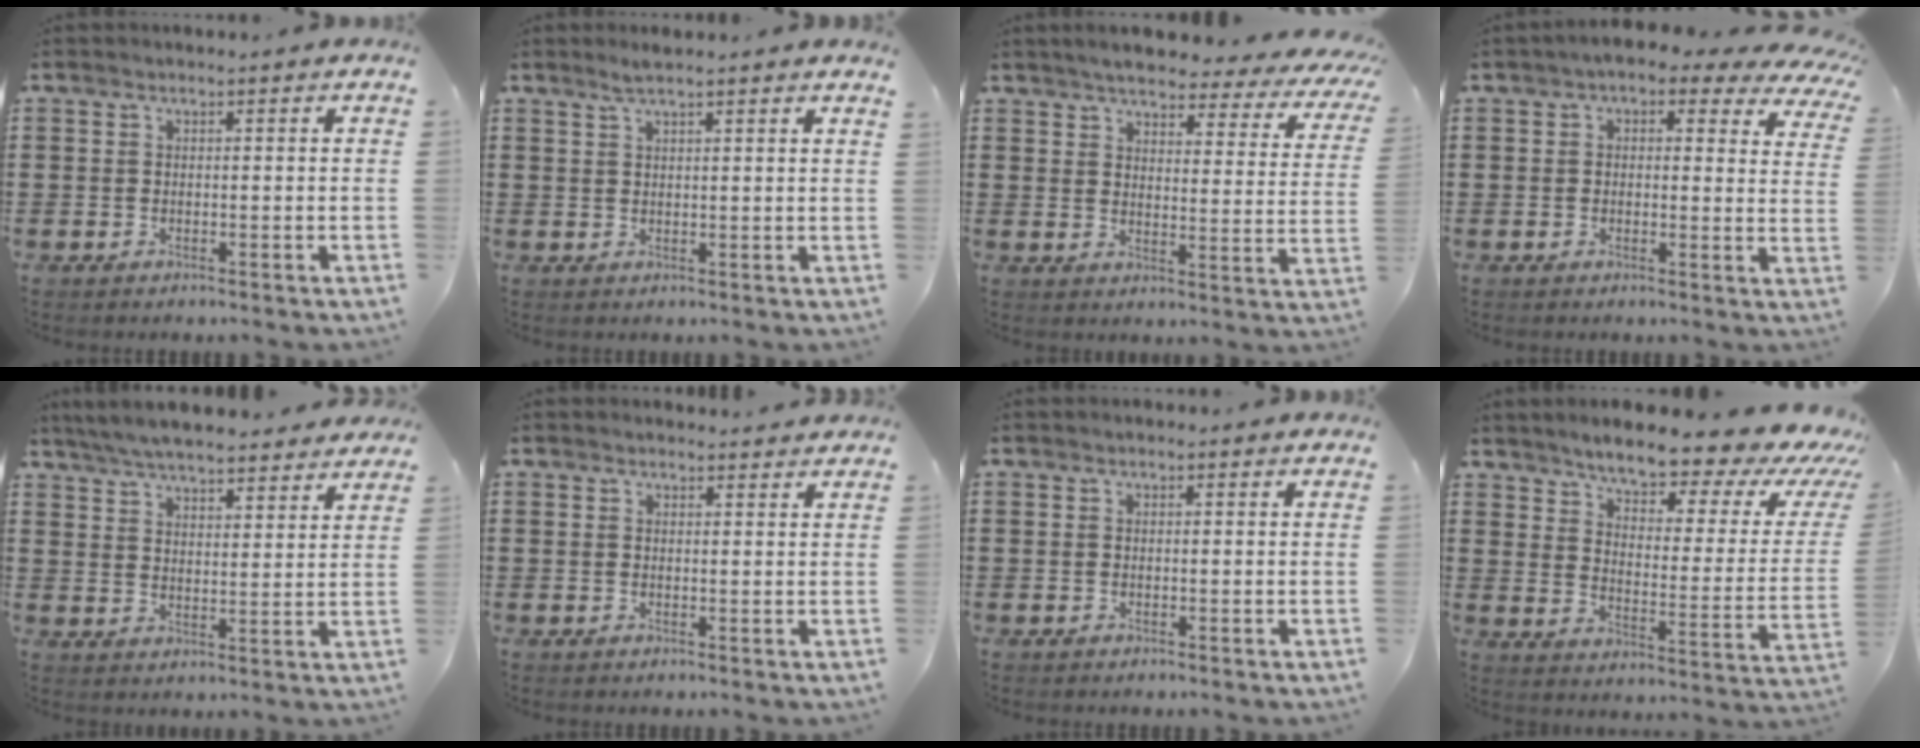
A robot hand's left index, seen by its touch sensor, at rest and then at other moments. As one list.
[{"total": 2.4, "force": [2.1, -0.2, 1.2], "torque": [-0.028, 0.002, 0.040]}, {"total": 4.9, "force": [4.4, 0.3, 2.0], "torque": [-0.051, -0.034, 0.071]}, {"total": 3.0, "force": [1.9, 1.5, 1.8], "torque": [-0.044, -0.006, 0.031]}, {"total": 6.1, "force": [5.9, 0.2, 1.2], "torque": [-0.049, -0.030, 0.106]}, {"total": 1.4, "force": [1.4, 0.2, 0.1], "torque": [-0.006, -0.001, 0.028]}, {"total": 0.0}, {"total": 7.9, "force": [6.8, 1.0, 3.9], "torque": [-0.083, -0.053, 0.108]}]